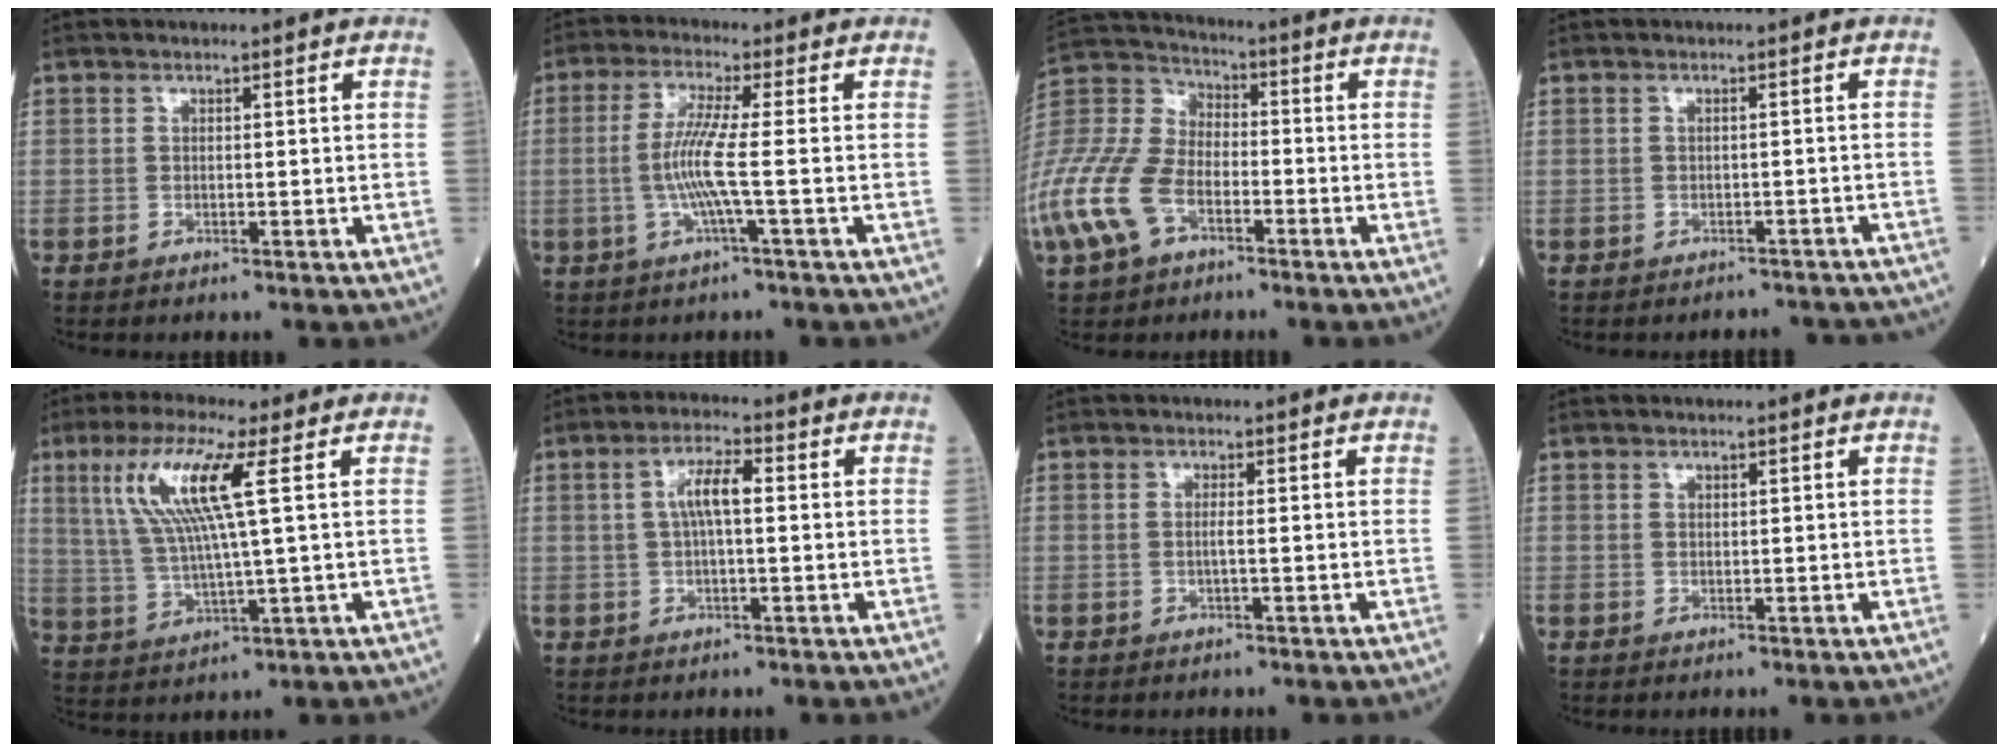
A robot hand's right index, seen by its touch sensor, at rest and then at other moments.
{"total": 6.3, "force": [-0.9, -0.9, 6.2], "torque": [-0.133, -0.002, -0.022]}
{"total": 18.2, "force": [-7.9, 10.7, 12.4], "torque": [-0.328, 0.005, -0.154]}
{"total": 5.8, "force": [-5.3, 2.1, 0.8], "torque": [-0.001, 0.002, -0.053]}
{"total": 10.8, "force": [3.8, 0.0, 10.2], "torque": [-0.220, 0.009, 0.073]}
{"total": 4.5, "force": [0.4, 1.0, 4.4], "torque": [-0.083, 0.013, 0.004]}
{"total": 1.1, "force": [-0.2, -0.3, 1.0], "torque": [-0.021, -0.001, -0.005]}
{"total": 0.0}